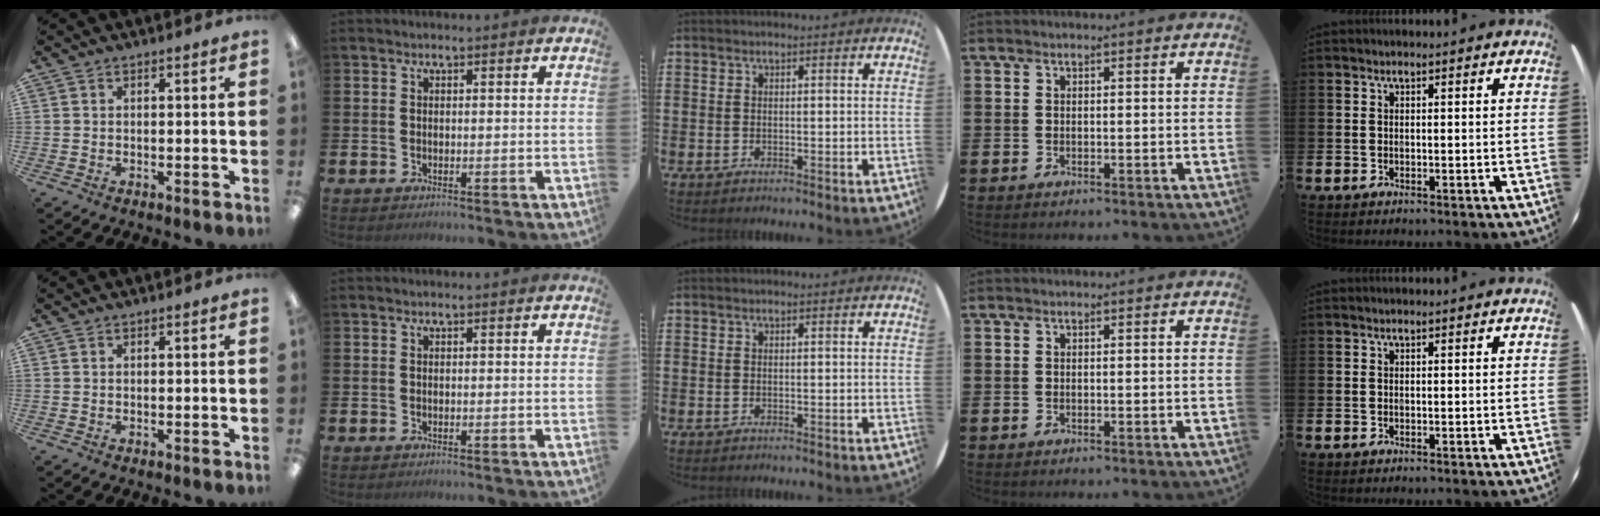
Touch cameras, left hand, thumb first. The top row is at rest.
{}